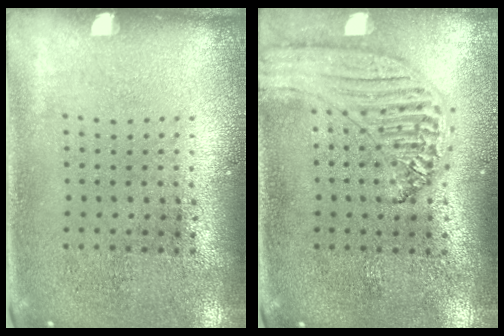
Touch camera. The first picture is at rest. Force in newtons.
{"total": 1.3, "press": 1.2, "slide": 0.2}